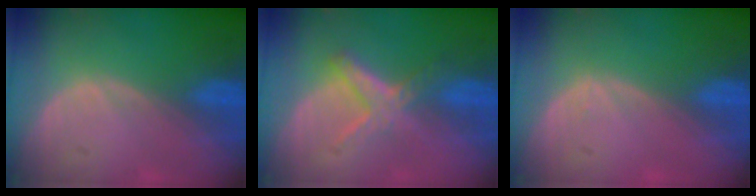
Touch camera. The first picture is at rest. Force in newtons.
{"total": 5.5, "press": 5.4, "slide": 1.3}
{"total": 0.5, "press": 0.2, "slide": 0.5}